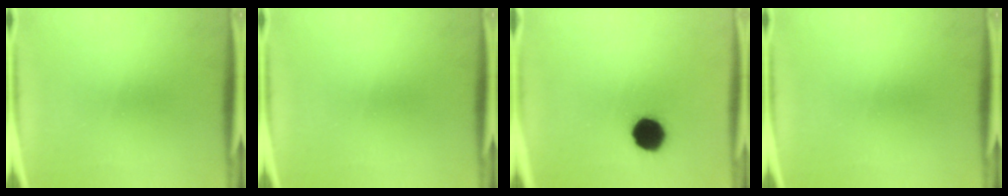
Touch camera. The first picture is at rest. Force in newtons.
{"total": 0.0}
{"total": 10.3}
{"total": 0.0}